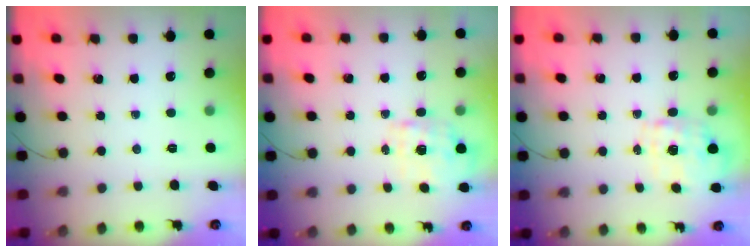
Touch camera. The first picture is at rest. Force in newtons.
{"total": 1.9, "press": 1.9, "slide": 0.5}
{"total": 1.6, "press": 1.5, "slide": 0.5}